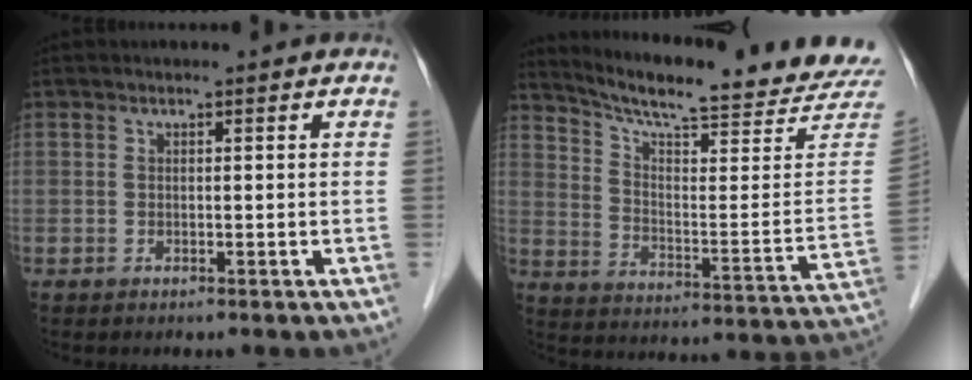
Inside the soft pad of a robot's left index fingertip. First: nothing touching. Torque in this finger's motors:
{"motor_torque": [-0.18, -0.38, 0.15, 0.06]}